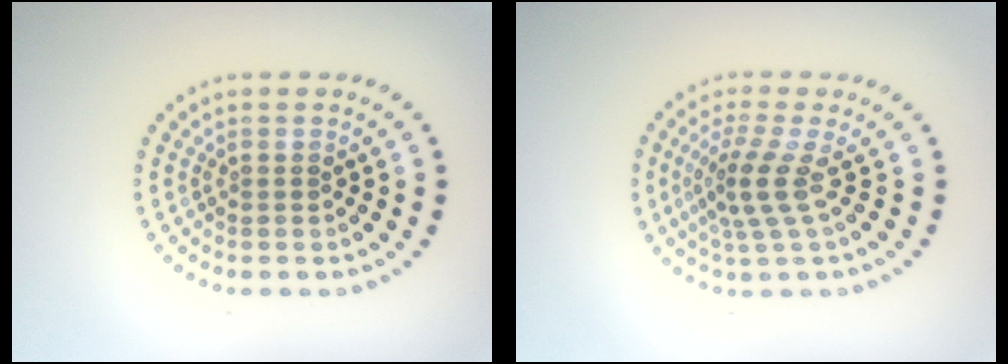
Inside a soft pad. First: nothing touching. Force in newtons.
{"total": 3.2, "press": 2.2, "slide": 2.3}